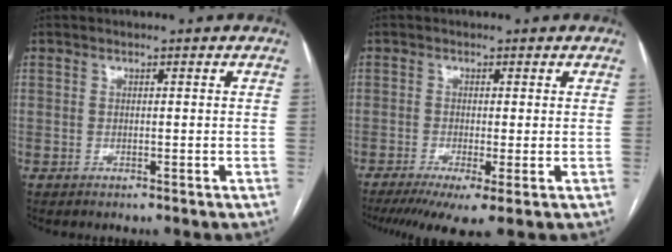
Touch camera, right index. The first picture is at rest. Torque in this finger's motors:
{"motor_torque": [0.65, -0.47, 0.40, 0.08]}